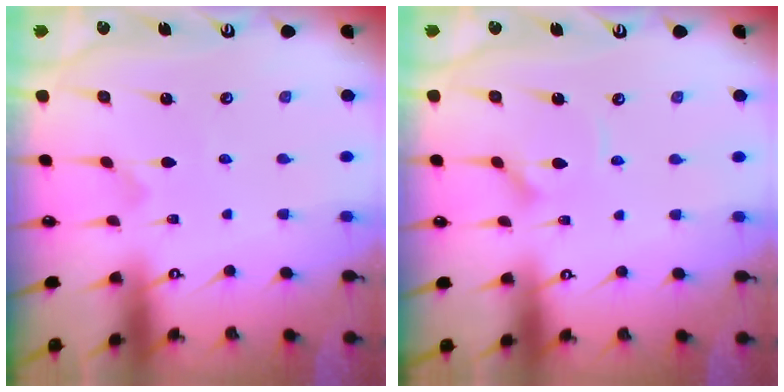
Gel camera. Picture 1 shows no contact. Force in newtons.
{"total": 3.9, "press": 3.9, "slide": 0.4}